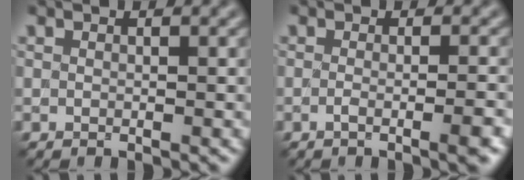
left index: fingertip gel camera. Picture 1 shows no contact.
{"total": 3.7, "force": [-1.2, 1.3, 3.3], "torque": [-0.030, 0.002, -0.022]}